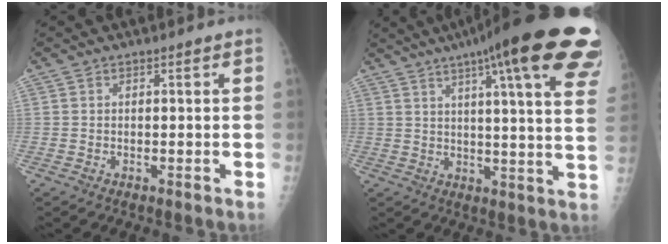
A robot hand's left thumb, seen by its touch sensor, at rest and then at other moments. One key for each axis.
{"total": 26.9, "fx": 15.9, "fy": 4.2, "fz": 21.2, "tx": -0.242, "ty": -0.027, "tz": 0.196}